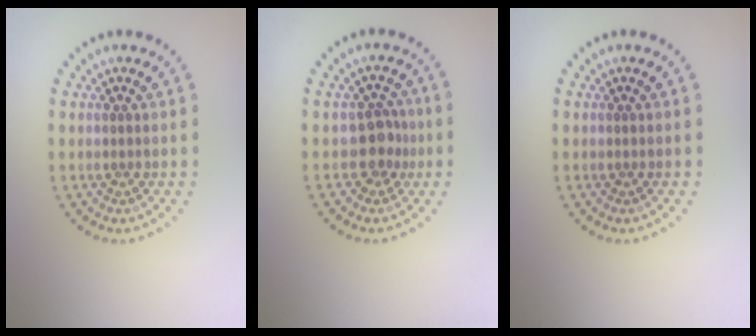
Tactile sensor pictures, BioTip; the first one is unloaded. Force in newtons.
{"total": 2.3, "press": 1.9, "slide": 1.4}
{"total": 0.0}